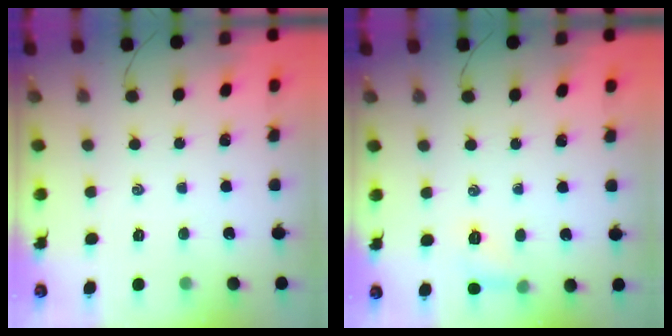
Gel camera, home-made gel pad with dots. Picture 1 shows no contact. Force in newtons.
{"total": 7.2, "press": 7.0, "slide": 1.9}